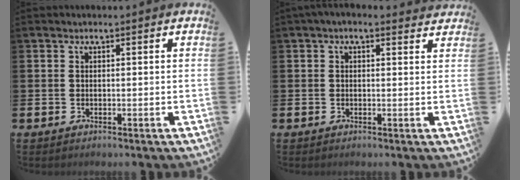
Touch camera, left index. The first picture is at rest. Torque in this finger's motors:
{"motor_torque": [1.14, -0.99, 0.69, 0.16]}